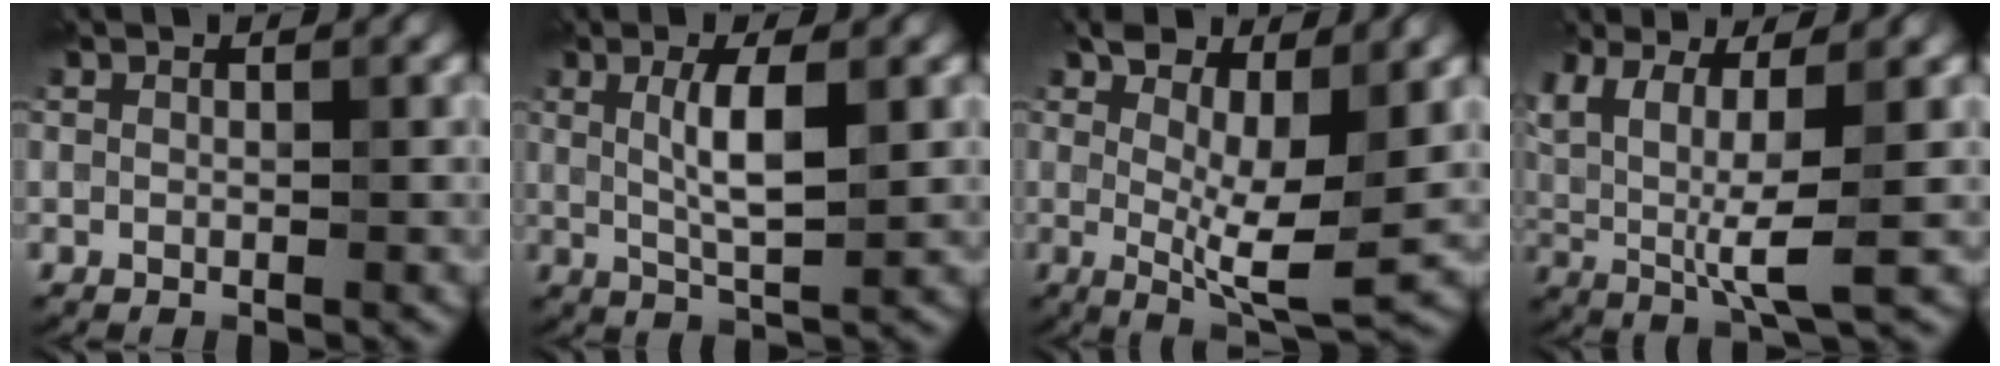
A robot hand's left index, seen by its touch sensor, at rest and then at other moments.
{"total": 4.4, "force": [0.9, 1.0, 4.2], "torque": [-0.076, 0.000, 0.017]}
{"total": 8.0, "force": [2.0, 3.0, 7.2], "torque": [-0.118, -0.008, 0.032]}
{"total": 6.7, "force": [1.2, 2.3, 6.2], "torque": [-0.143, 0.001, 0.021]}